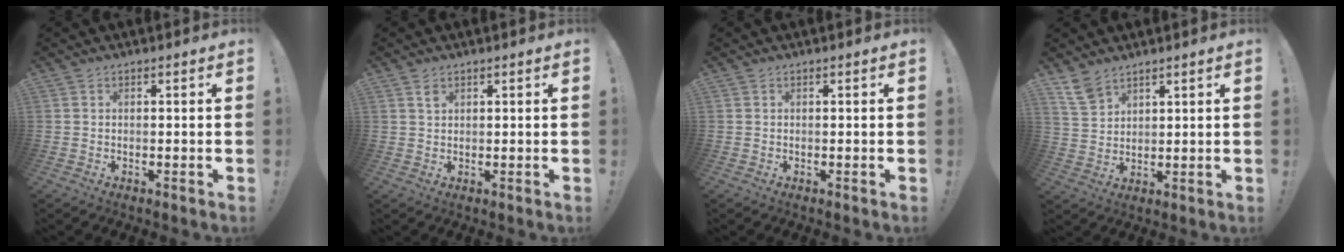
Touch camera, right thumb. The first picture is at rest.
{"total": 1.7, "force": [1.1, 0.9, 0.9], "torque": [-0.011, -0.004, 0.019]}
{"total": 0.0}
{"total": 7.2, "force": [5.5, 3.5, 3.0], "torque": [-0.062, -0.023, 0.109]}